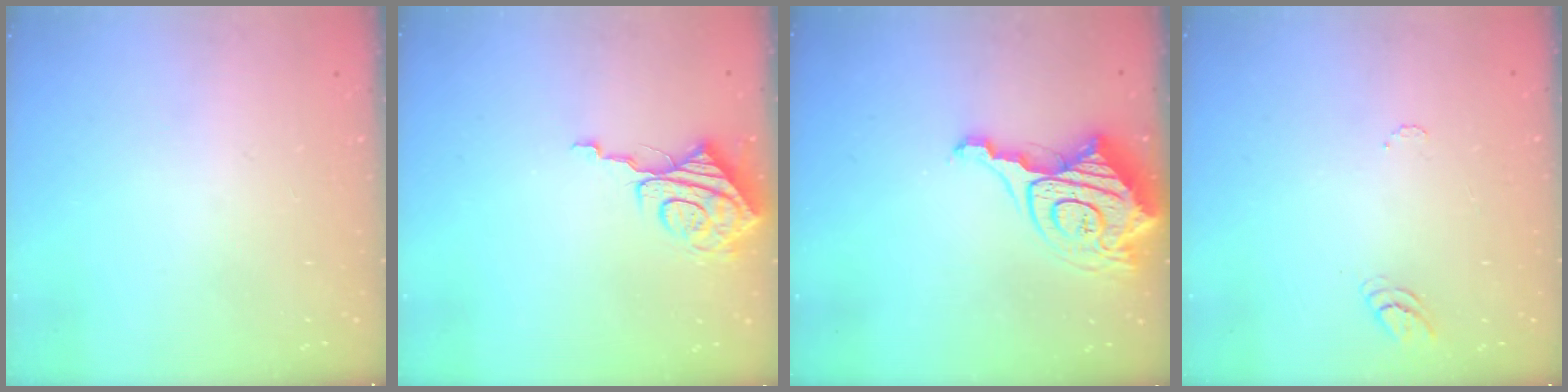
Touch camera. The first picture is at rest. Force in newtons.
{"total": 9.2, "press": 9.1, "slide": 0.8}
{"total": 16.6, "press": 16.5, "slide": 1.9}
{"total": 5.1, "press": 5.1, "slide": 0.4}